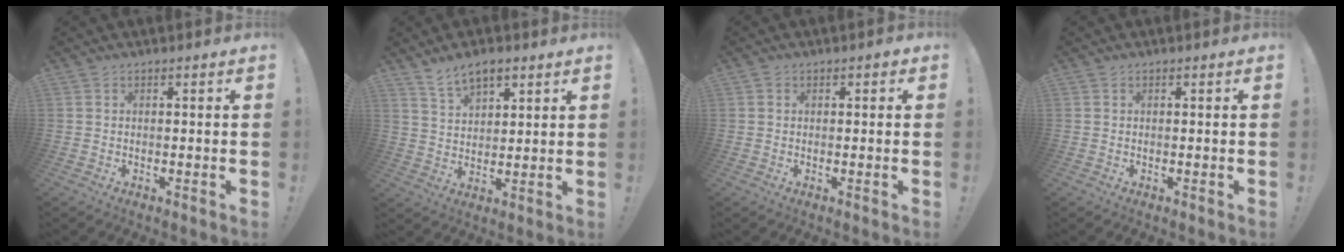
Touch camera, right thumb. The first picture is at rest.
{"total": 7.6, "force": [5.3, 3.9, 3.8], "torque": [-0.071, -0.018, 0.101]}
{"total": 0.8, "force": [0.1, 0.7, 0.4], "torque": [0.002, 0.001, 0.000]}
{"total": 0.0}